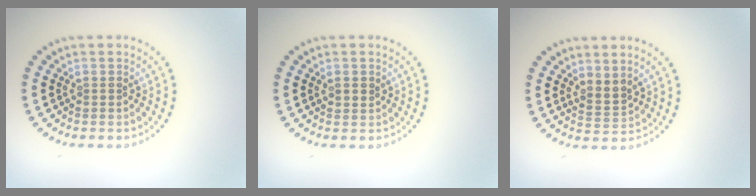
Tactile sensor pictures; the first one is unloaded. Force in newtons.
{"total": 1.0, "press": 0.9, "slide": 0.4}
{"total": 2.0, "press": 1.4, "slide": 1.4}